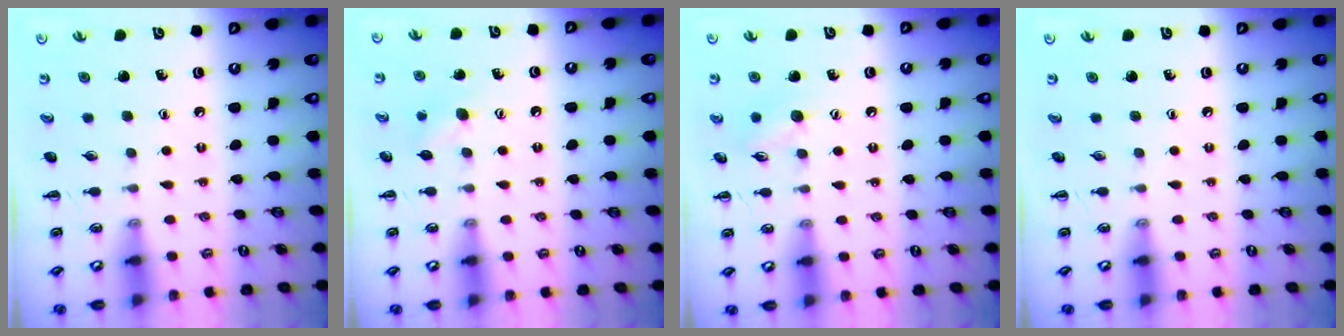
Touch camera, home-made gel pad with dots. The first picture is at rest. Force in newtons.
{"total": 6.5, "press": 6.3, "slide": 1.6}
{"total": 6.5, "press": 6.5, "slide": 0.7}
{"total": 0.0}